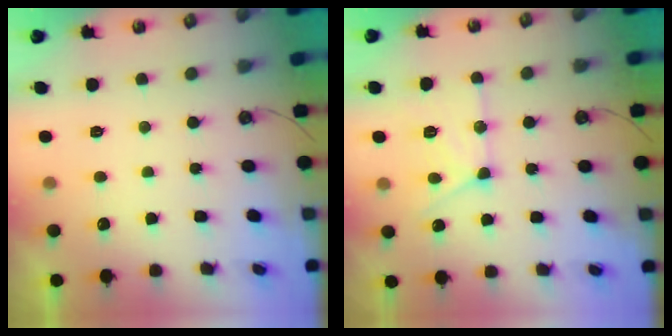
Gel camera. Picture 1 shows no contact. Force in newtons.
{"total": 14.0, "press": 14.0, "slide": 1.2}